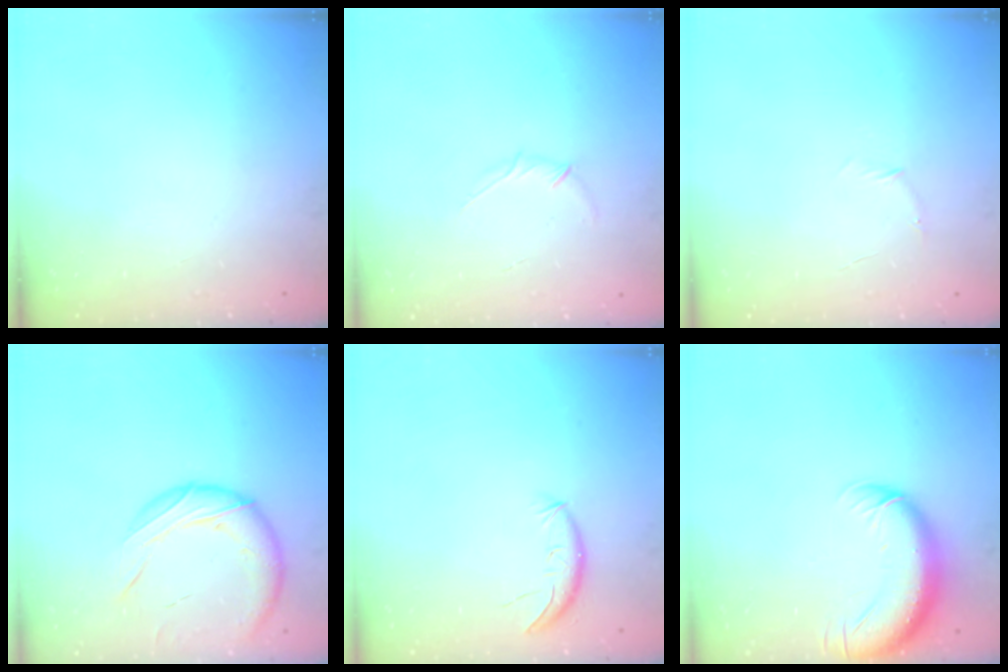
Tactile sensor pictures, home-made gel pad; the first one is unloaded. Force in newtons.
{"total": 2.7, "press": 2.6, "slide": 0.7}
{"total": 3.9, "press": 3.7, "slide": 1.2}
{"total": 14.7, "press": 14.6, "slide": 2.3}
{"total": 8.1, "press": 7.9, "slide": 1.9}
{"total": 11.3, "press": 11.0, "slide": 2.9}